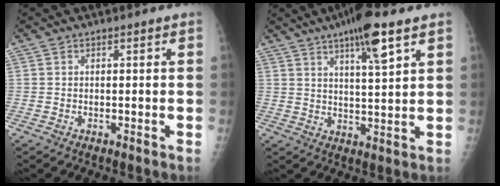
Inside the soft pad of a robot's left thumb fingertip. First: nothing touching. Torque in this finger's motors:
{"motor_torque": [1.14, 0.90, 0.84, -0.73, 0.31]}